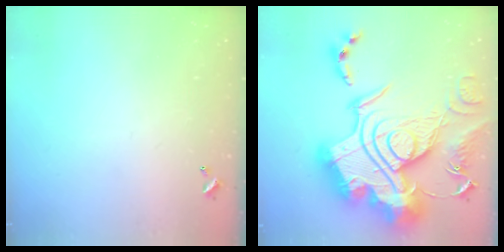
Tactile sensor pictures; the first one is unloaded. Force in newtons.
{"total": 0.8, "press": 0.8, "slide": 0.0}